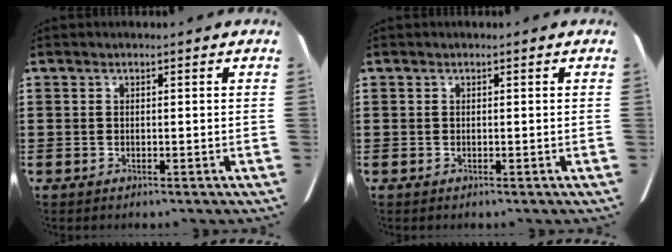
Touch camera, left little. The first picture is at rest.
{"total": 0.0}